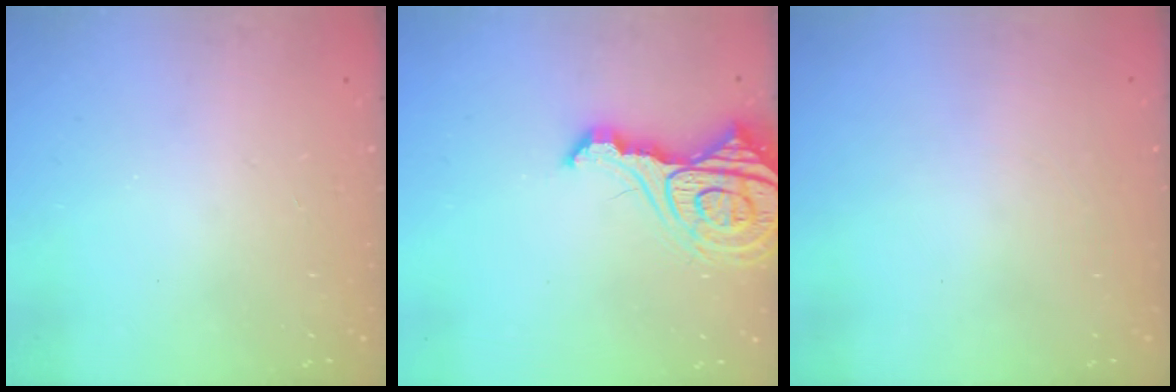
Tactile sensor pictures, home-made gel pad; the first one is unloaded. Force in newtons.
{"total": 13.6, "press": 13.5, "slide": 1.3}
{"total": 0.7, "press": 0.4, "slide": 0.5}